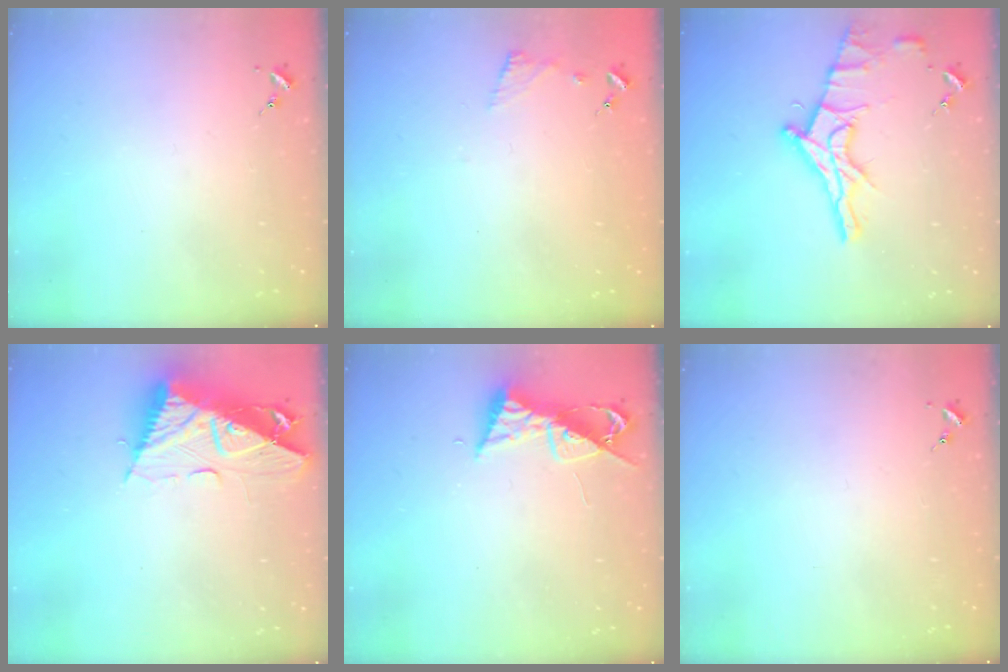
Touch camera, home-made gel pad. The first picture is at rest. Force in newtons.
{"total": 4.9, "press": 4.9, "slide": 0.6}
{"total": 15.5, "press": 15.4, "slide": 1.4}
{"total": 13.3, "press": 13.2, "slide": 1.4}
{"total": 9.2, "press": 9.2, "slide": 0.5}
{"total": 0.0}